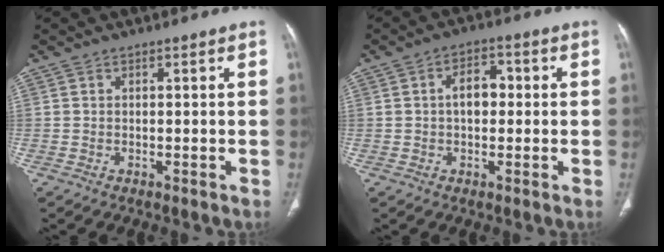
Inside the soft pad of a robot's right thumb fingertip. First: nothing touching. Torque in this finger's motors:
{"motor_torque": [0.54, 1.17, 0.87, -0.04, 0.13]}